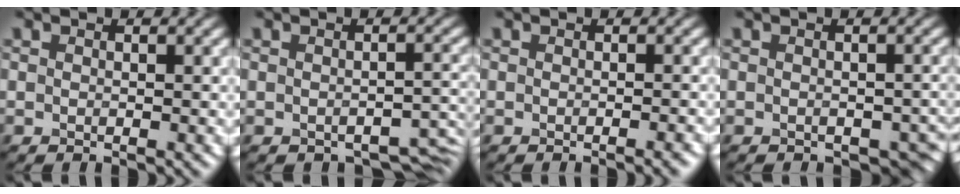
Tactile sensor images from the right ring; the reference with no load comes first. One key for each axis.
{"total": 2.8, "fx": -2.0, "fy": 1.2, "fz": 1.5, "tx": -0.012, "ty": -0.010, "tz": -0.018}
{"total": 1.2, "fx": -0.7, "fy": 0.3, "fz": 0.9, "tx": -0.006, "ty": 0.000, "tz": -0.013}
{"total": 2.5, "fx": -1.4, "fy": 1.4, "fz": 1.4, "tx": -0.012, "ty": -0.015, "tz": -0.010}